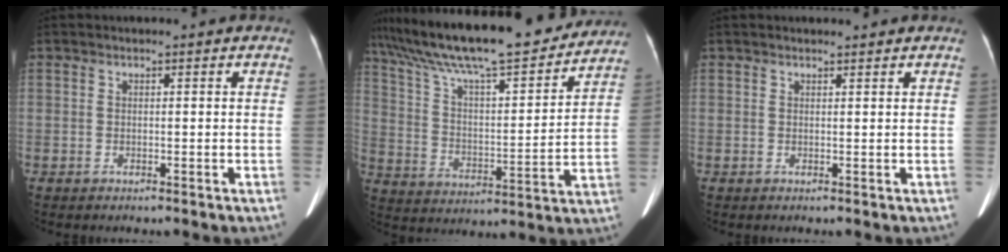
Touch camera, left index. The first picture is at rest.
{"total": 25.6, "force": [21.8, 3.7, 12.9], "torque": [-0.220, -0.002, 0.329]}
{"total": 1.9, "force": [1.9, 0.0, 0.5], "torque": [-0.005, -0.002, 0.023]}